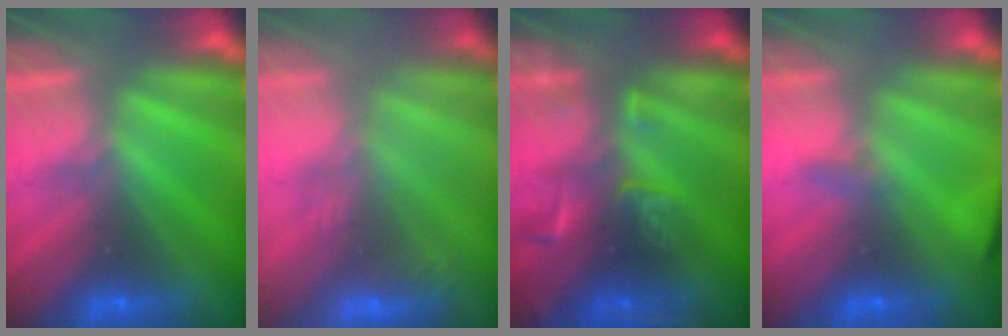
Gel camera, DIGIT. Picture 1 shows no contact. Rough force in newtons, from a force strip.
{"total": 2.4}
{"total": 2.7}
{"total": 2.9}